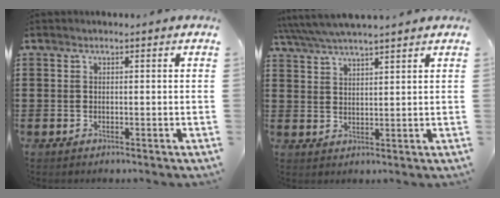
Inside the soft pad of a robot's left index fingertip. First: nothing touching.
{"total": 4.3, "force": [3.9, 0.0, 1.7], "torque": [-0.045, -0.014, 0.070]}